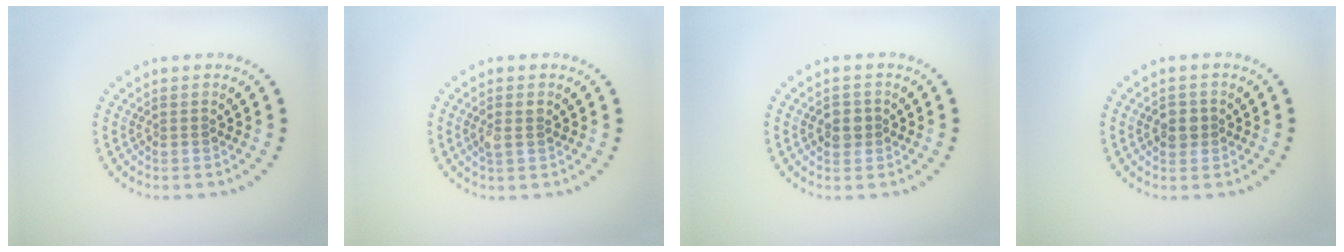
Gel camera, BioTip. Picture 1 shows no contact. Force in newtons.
{"total": 1.5, "press": 1.5, "slide": 0.4}
{"total": 1.8, "press": 1.7, "slide": 0.6}
{"total": 1.8, "press": 1.7, "slide": 0.6}